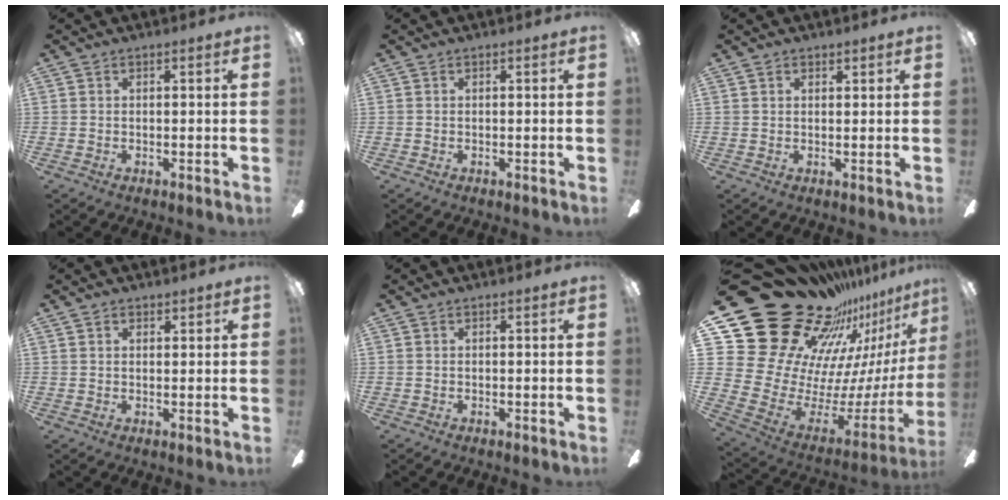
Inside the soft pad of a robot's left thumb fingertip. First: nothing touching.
{"total": 0.0}
{"total": 1.1, "force": [0.9, 0.5, 0.2], "torque": [-0.004, 0.000, 0.017]}
{"total": 1.4, "force": [1.1, 0.7, 0.2], "torque": [0.004, -0.003, 0.020]}
{"total": 0.0}
{"total": 31.2, "force": [22.3, 16.3, 14.6], "torque": [-0.205, -0.222, 0.473]}